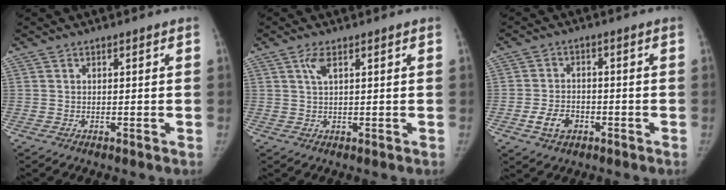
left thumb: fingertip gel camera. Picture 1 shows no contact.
{"total": 2.4, "force": [1.2, 0.7, 2.0], "torque": [-0.048, 0.001, 0.028]}
{"total": 5.2, "force": [-2.1, 3.8, 2.9], "torque": [-0.044, 0.014, -0.034]}